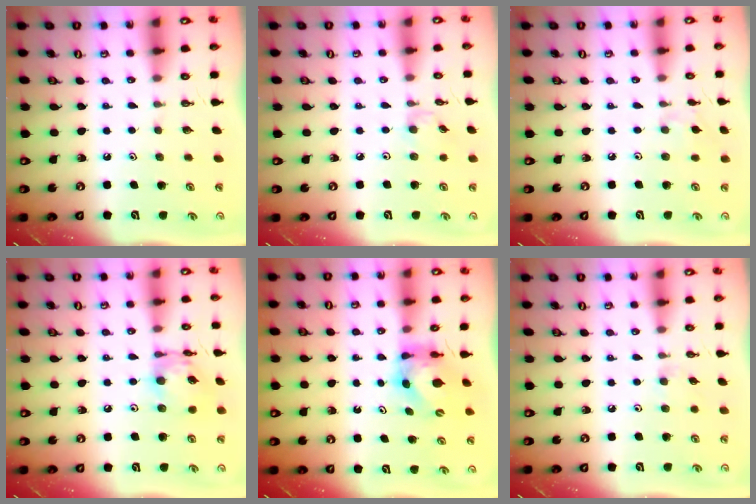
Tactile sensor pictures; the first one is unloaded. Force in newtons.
{"total": 1.9, "press": 1.9, "slide": 0.4}
{"total": 4.0, "press": 3.9, "slide": 0.6}
{"total": 12.9, "press": 12.8, "slide": 1.1}
{"total": 6.1, "press": 6.1, "slide": 0.6}
{"total": 3.6, "press": 3.6, "slide": 0.5}